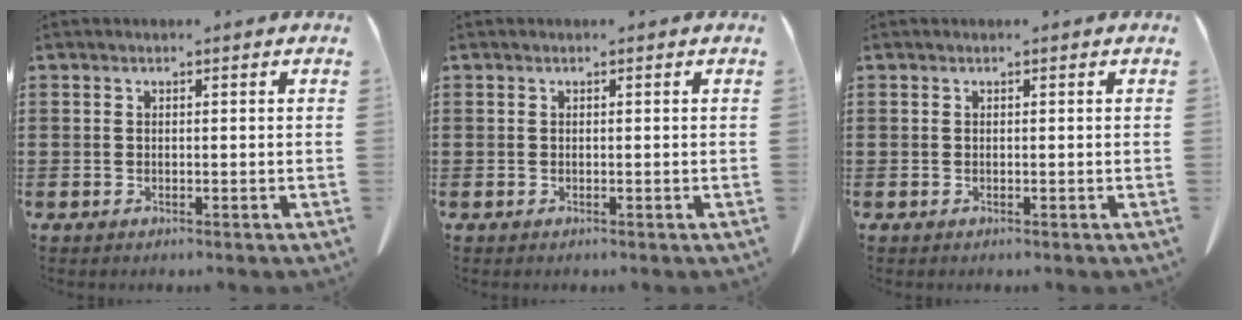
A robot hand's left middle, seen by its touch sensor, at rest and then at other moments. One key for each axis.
{"total": 0.0}
{"total": 0.0}